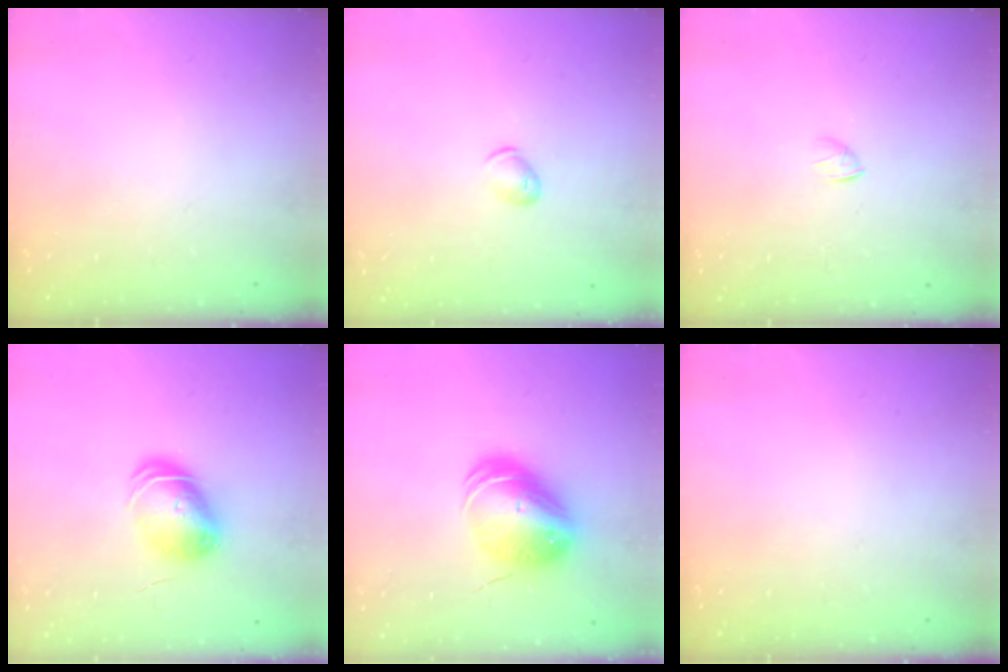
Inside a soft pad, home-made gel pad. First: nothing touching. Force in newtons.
{"total": 4.8, "press": 4.7, "slide": 0.8}
{"total": 1.5, "press": 1.4, "slide": 0.4}
{"total": 9.0, "press": 9.0, "slide": 0.7}
{"total": 12.1, "press": 11.9, "slide": 2.2}
{"total": 0.0}